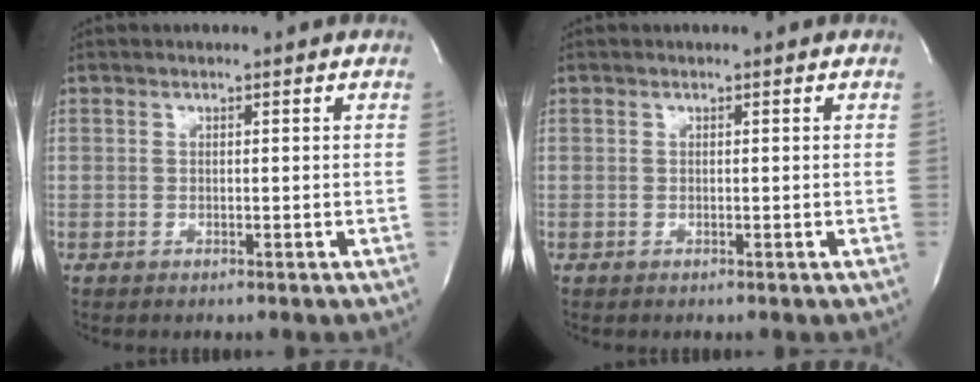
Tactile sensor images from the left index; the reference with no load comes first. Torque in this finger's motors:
{"motor_torque": [0.11, 0.06, 0.00, 0.00]}